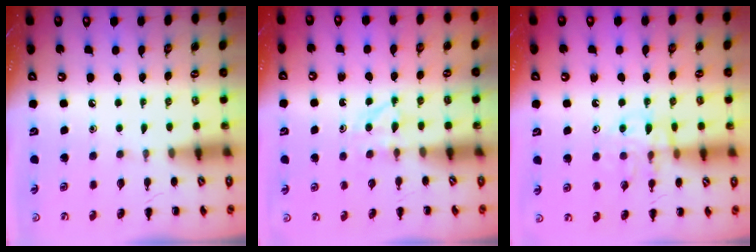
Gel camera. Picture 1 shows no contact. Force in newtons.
{"total": 4.1, "press": 3.8, "slide": 1.5}
{"total": 11.5, "press": 11.5, "slide": 1.1}